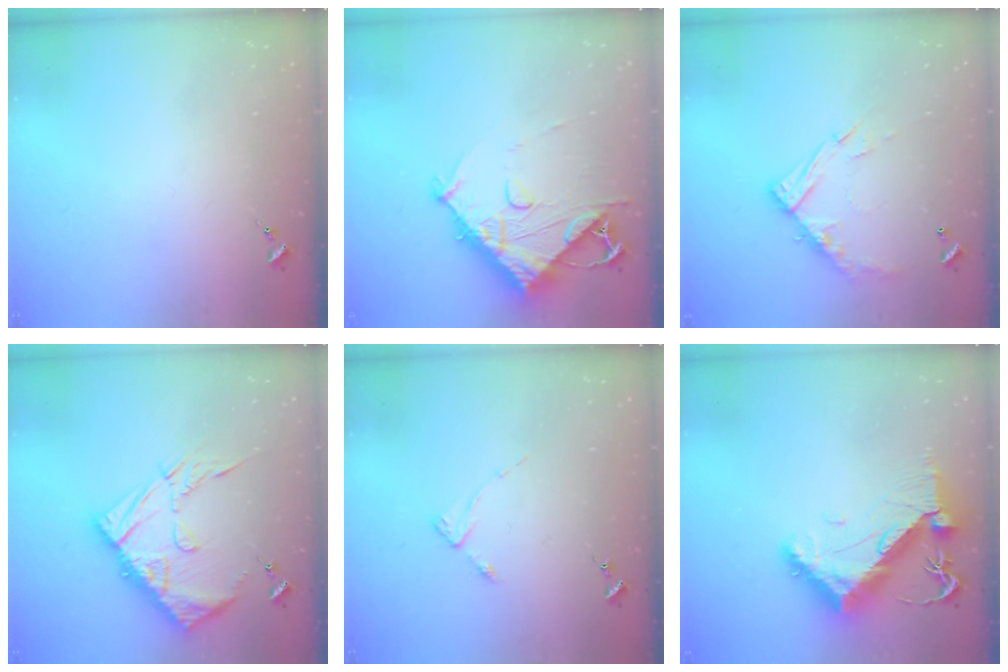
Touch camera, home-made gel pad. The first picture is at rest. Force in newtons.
{"total": 13.1, "press": 13.0, "slide": 1.0}
{"total": 13.3, "press": 13.2, "slide": 1.2}
{"total": 16.8, "press": 16.7, "slide": 1.7}
{"total": 2.7, "press": 2.7, "slide": 0.3}
{"total": 11.4, "press": 11.4, "slide": 1.2}